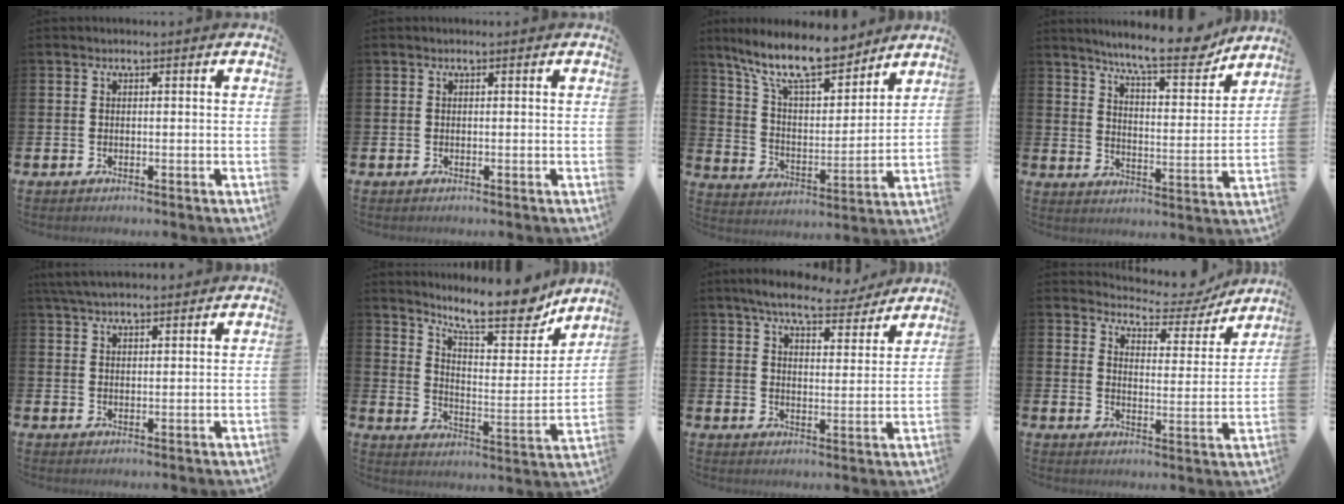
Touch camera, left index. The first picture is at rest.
{"total": 0.0}
{"total": 12.7, "force": [10.8, 3.2, 5.8], "torque": [-0.141, -0.056, 0.193]}
{"total": 10.5, "force": [9.4, 1.3, 4.6], "torque": [-0.098, -0.053, 0.162]}
{"total": 4.3, "force": [4.0, 0.8, 1.4], "torque": [-0.037, -0.009, 0.075]}
{"total": 13.2, "force": [11.4, 3.0, 6.1], "torque": [-0.109, -0.072, 0.195]}
{"total": 7.1, "force": [6.5, 1.6, 2.5], "torque": [-0.054, -0.036, 0.111]}
{"total": 5.2, "force": [5.0, 1.4, 0.6], "torque": [-0.027, -0.044, 0.080]}